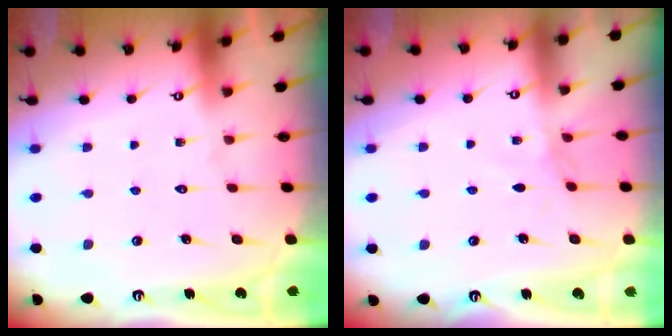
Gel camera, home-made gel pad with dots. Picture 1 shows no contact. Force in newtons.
{"total": 2.7, "press": 2.7, "slide": 0.4}